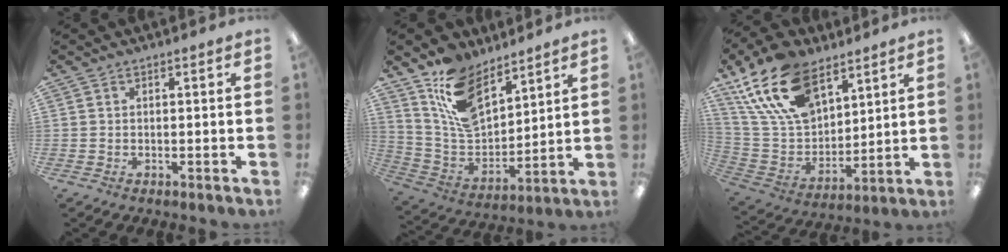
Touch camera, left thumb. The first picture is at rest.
{"total": 14.7, "force": [10.0, 7.5, 7.7], "torque": [-0.162, -0.046, 0.195]}
{"total": 20.6, "force": [12.3, 11.6, 11.7], "torque": [-0.256, -0.052, 0.226]}